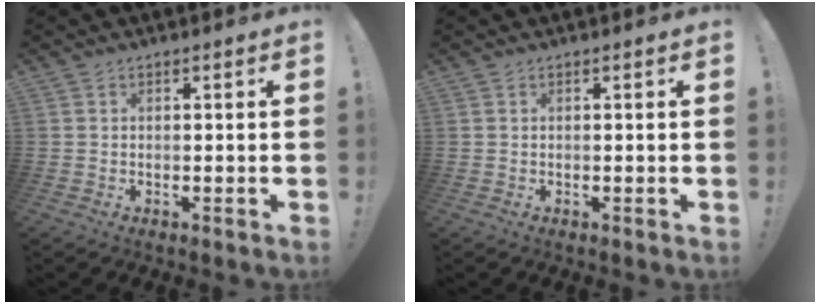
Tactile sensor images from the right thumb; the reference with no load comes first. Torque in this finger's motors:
{"motor_torque": [-0.40, -0.52, 0.04, -0.07, -0.09]}